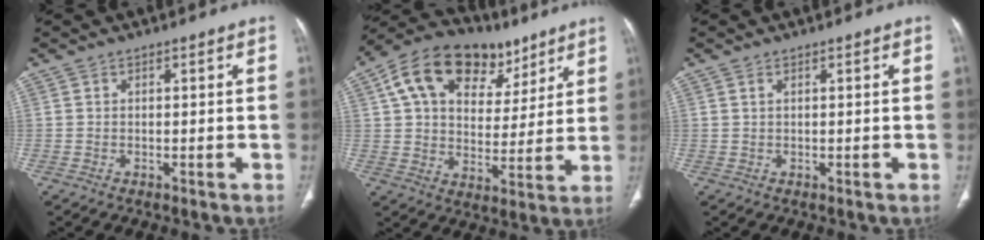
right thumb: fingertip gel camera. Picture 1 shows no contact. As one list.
[{"total": 20.7, "force": [10.4, 13.3, 12.0], "torque": [-0.159, 0.002, 0.169]}, {"total": 0.8, "force": [0.4, 0.3, 0.6], "torque": [-0.015, 0.006, 0.010]}]